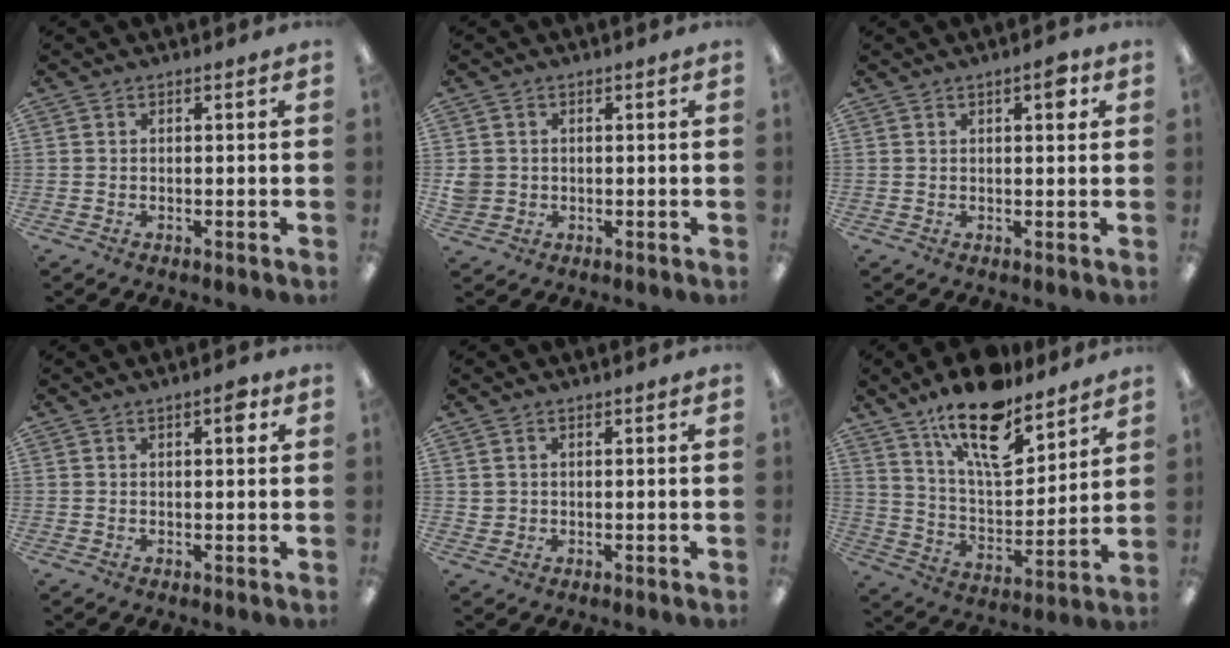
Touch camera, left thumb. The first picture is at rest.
{"total": 3.3, "force": [0.3, 3.2, 0.7], "torque": [-0.008, 0.003, 0.004]}
{"total": 4.1, "force": [2.0, 1.5, 3.3], "torque": [-0.037, -0.007, 0.026]}
{"total": 3.3, "force": [1.6, 1.1, 2.6], "torque": [-0.031, -0.003, 0.021]}
{"total": 1.5, "force": [0.8, 1.3, 0.0], "torque": [-0.002, 0.002, 0.015]}
{"total": 18.1, "force": [12.9, 7.0, 10.6], "torque": [-0.182, -0.074, 0.220]}